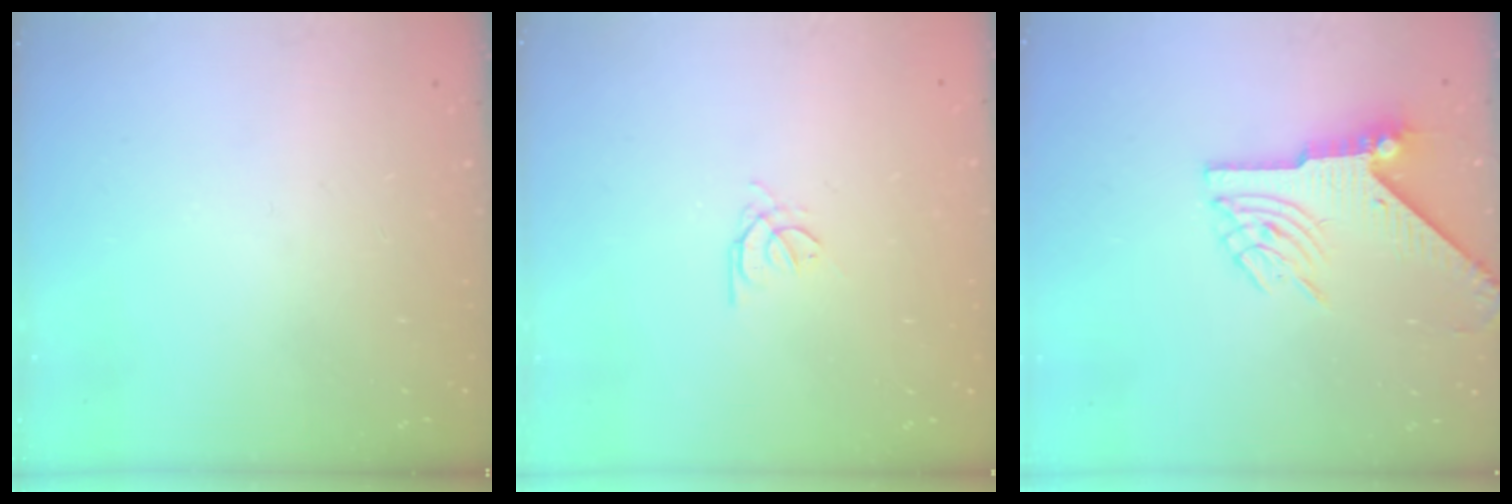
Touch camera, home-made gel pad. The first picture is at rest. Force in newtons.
{"total": 1.4, "press": 1.3, "slide": 0.3}
{"total": 7.9, "press": 7.9, "slide": 1.0}